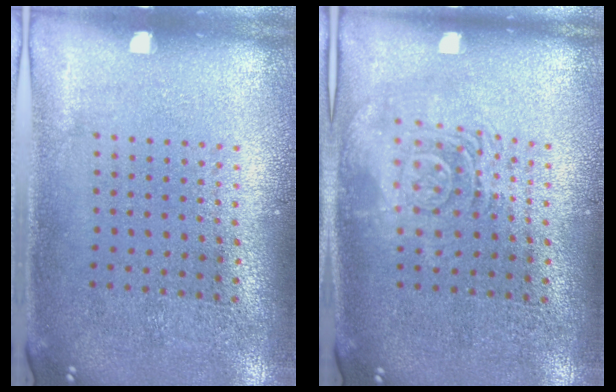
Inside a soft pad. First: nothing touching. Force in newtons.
{"total": 2.5, "press": 2.5, "slide": 0.5}